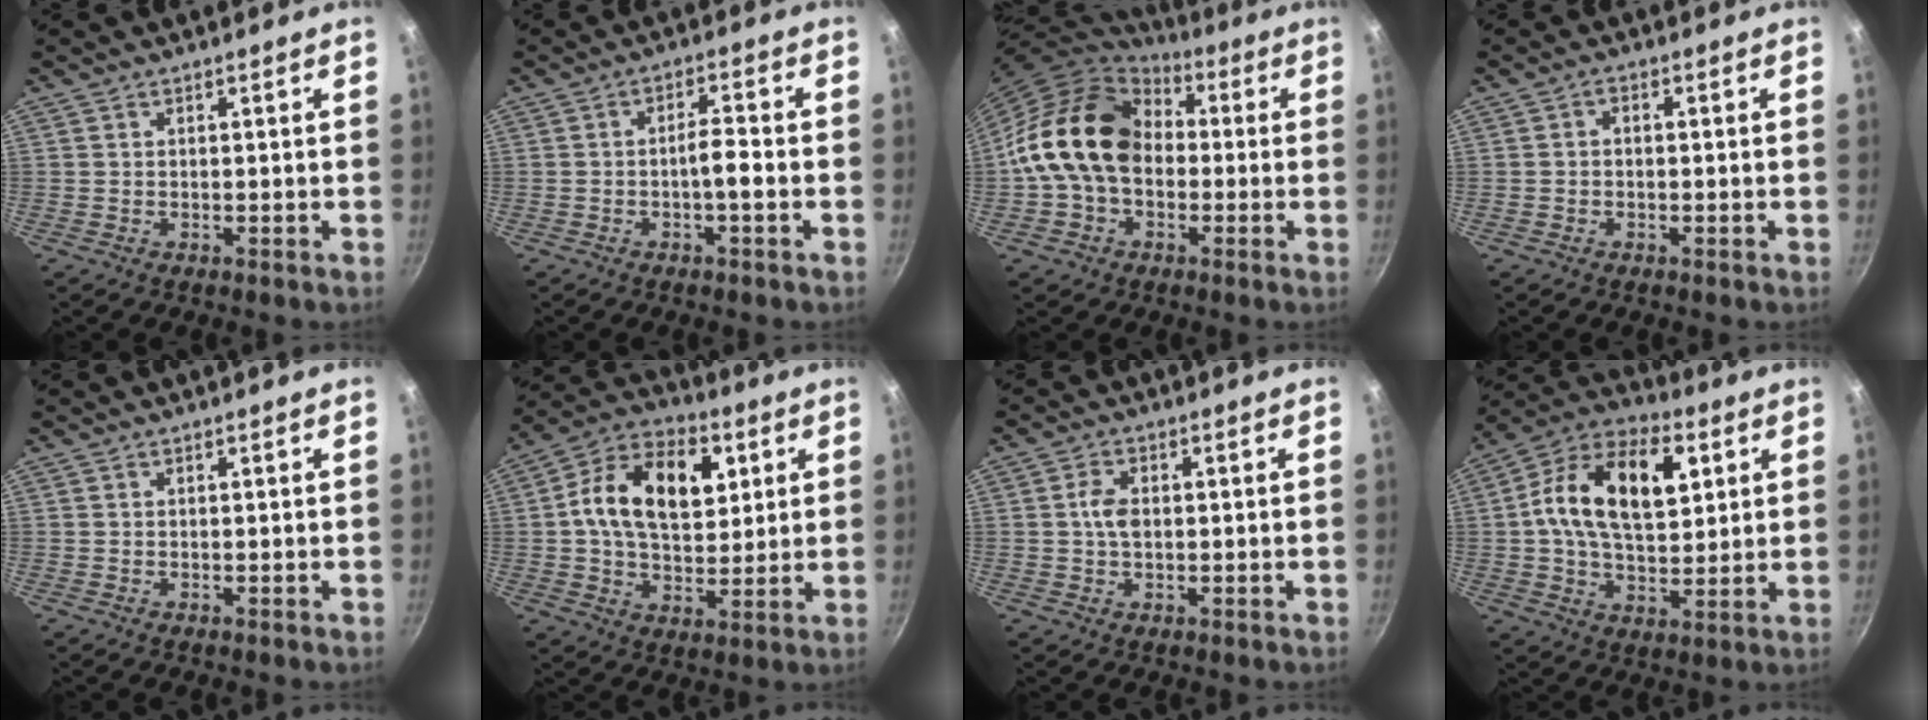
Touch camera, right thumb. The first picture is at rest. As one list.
[{"total": 4.0, "force": [-1.3, 0.7, 3.7], "torque": [-0.067, 0.018, -0.024]}, {"total": 18.3, "force": [0.1, 13.5, 12.3], "torque": [-0.194, 0.044, -0.013]}, {"total": 1.5, "force": [-0.3, 1.1, 1.0], "torque": [-0.018, 0.009, -0.006]}, {"total": 0.0}, {"total": 17.8, "force": [4.4, 11.5, 13.0], "torque": [-0.184, 0.004, 0.060]}, {"total": 3.9, "force": [0.2, 2.5, 3.0], "torque": [-0.051, 0.006, -0.001]}, {"total": 19.1, "force": [4.6, 11.2, 14.7], "torque": [-0.230, 0.007, 0.063]}]